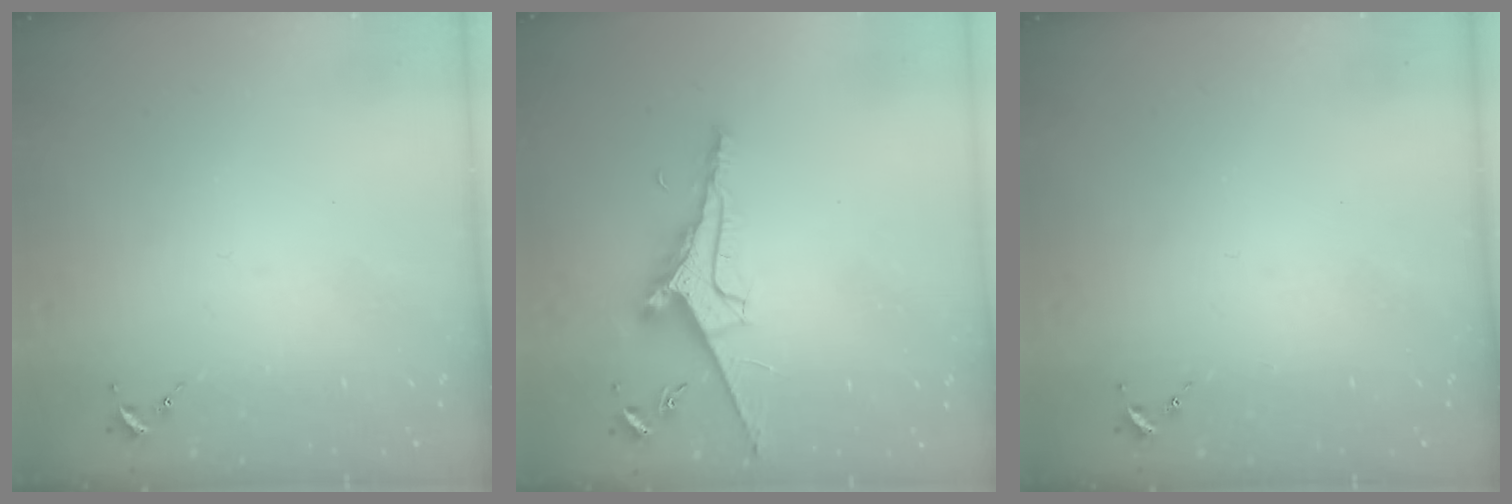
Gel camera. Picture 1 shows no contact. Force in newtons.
{"total": 9.5, "press": 9.4, "slide": 1.1}
{"total": 0.0}